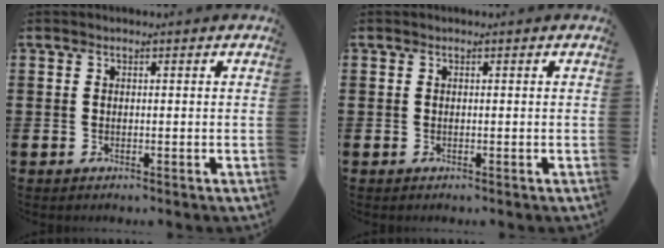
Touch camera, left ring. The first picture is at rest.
{"total": 0.0}